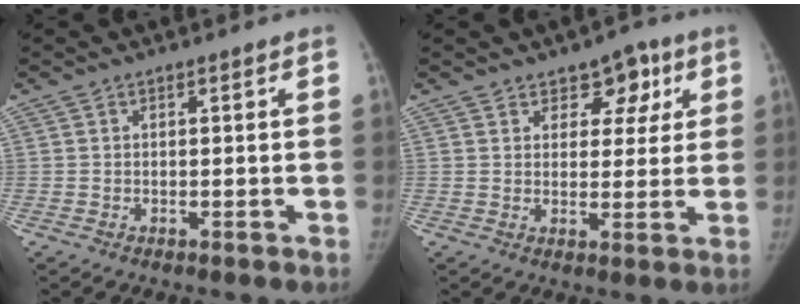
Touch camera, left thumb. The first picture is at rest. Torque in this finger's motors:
{"motor_torque": [-0.01, 0.00, 0.07, 0.00, -0.01]}